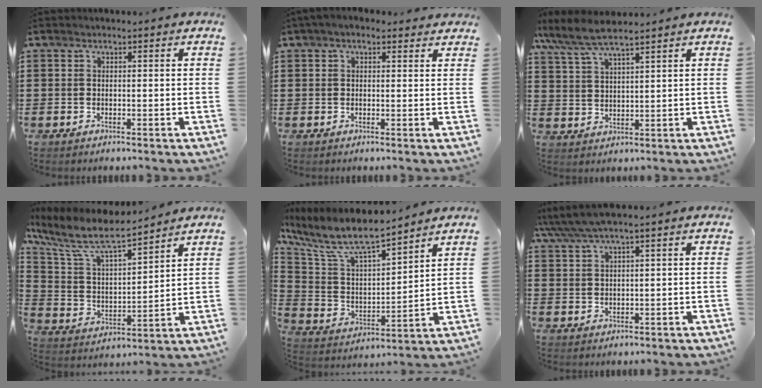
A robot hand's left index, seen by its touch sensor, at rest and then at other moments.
{"total": 1.9, "force": [1.2, 1.0, 1.0], "torque": [-0.023, 0.009, 0.022]}
{"total": 6.0, "force": [5.1, 0.6, 3.0], "torque": [-0.075, -0.016, 0.091]}
{"total": 9.3, "force": [7.2, 2.2, 5.4], "torque": [-0.135, -0.037, 0.121]}
{"total": 9.8, "force": [7.8, 2.4, 5.4], "torque": [-0.138, -0.044, 0.134]}
{"total": 3.3, "force": [2.5, 0.0, 2.2], "torque": [-0.050, 0.000, 0.044]}